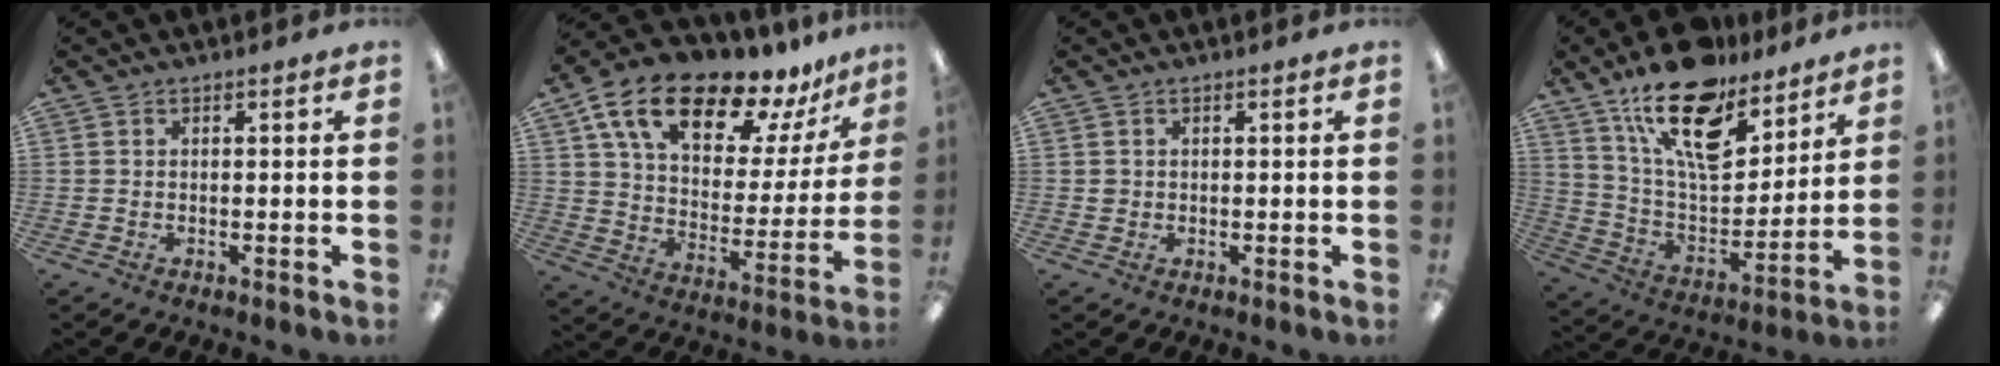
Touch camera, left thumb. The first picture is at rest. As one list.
[{"total": 19.4, "force": [14.4, 7.7, 10.4], "torque": [-0.189, -0.090, 0.249]}, {"total": 1.1, "force": [0.1, 1.1, 0.0], "torque": [-0.002, 0.004, 0.001]}, {"total": 20.2, "force": [13.9, 9.2, 11.4], "torque": [-0.195, -0.082, 0.245]}]